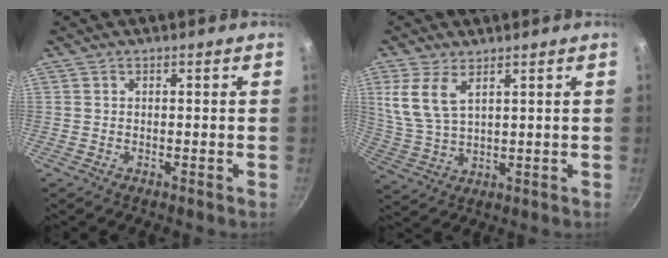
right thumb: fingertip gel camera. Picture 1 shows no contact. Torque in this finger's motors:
{"motor_torque": [-0.74, 0.95, 0.42, 0.30, 0.19]}